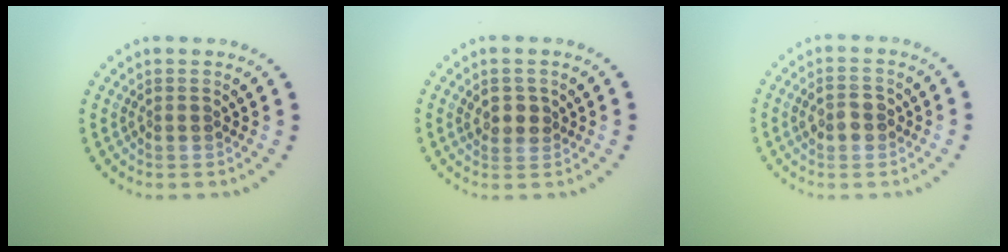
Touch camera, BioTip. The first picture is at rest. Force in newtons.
{"total": 1.4, "press": 1.3, "slide": 0.5}
{"total": 2.3, "press": 2.3, "slide": 0.2}